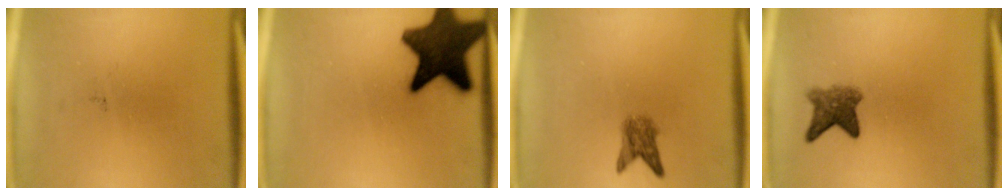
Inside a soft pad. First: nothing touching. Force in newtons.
{"total": 16.3}
{"total": 3.2}
{"total": 4.1}